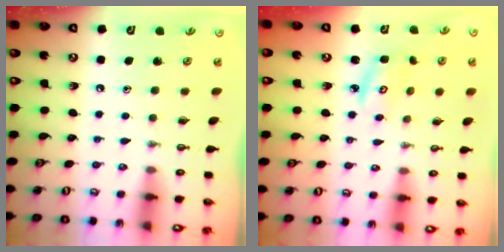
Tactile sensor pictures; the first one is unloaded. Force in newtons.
{"total": 3.3, "press": 3.2, "slide": 0.3}